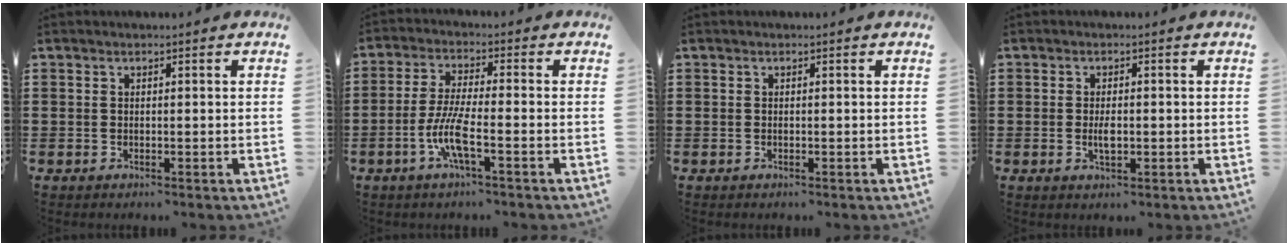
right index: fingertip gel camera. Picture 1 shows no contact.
{"total": 6.9, "force": [-2.8, 1.1, 6.2], "torque": [-0.145, -0.015, -0.061]}
{"total": 0.0}
{"total": 2.6, "force": [-0.3, 1.0, 2.4], "torque": [-0.044, 0.000, -0.006]}